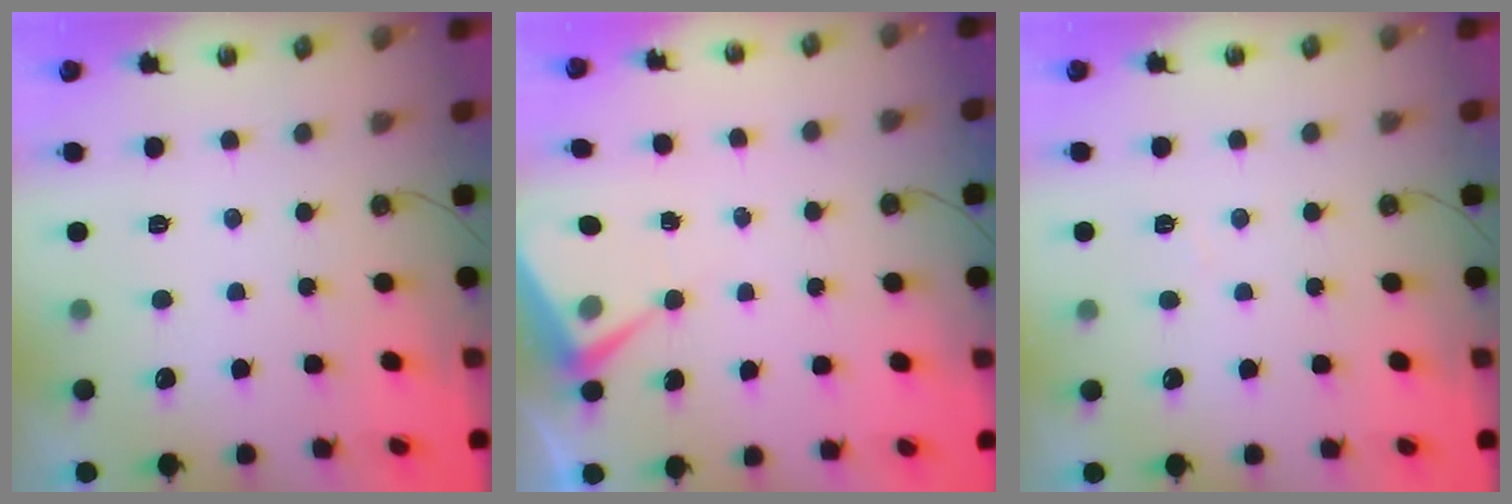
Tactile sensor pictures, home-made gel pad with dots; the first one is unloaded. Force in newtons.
{"total": 5.3, "press": 5.3, "slide": 0.6}
{"total": 5.0, "press": 4.9, "slide": 0.8}